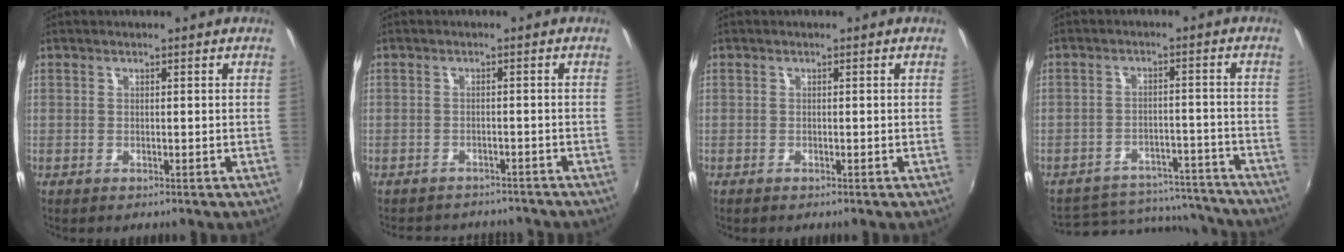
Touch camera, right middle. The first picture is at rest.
{"total": 8.5, "force": [-7.6, 2.8, 2.5], "torque": [-0.058, -0.013, -0.103]}
{"total": 0.5, "force": [-0.5, 0.2, 0.1], "torque": [-0.004, -0.003, -0.010]}
{"total": 17.3, "force": [-15.3, 6.5, 4.5], "torque": [-0.098, 0.038, -0.182]}